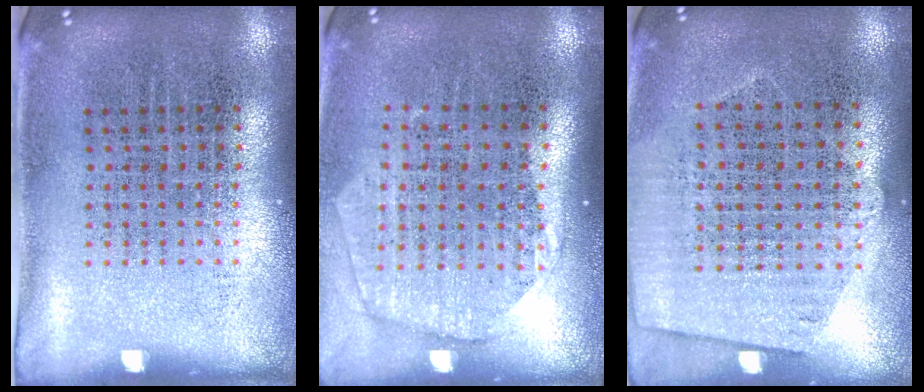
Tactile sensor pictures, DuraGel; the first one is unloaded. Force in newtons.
{"total": 1.8, "press": 1.5, "slide": 0.9}
{"total": 1.2, "press": 1.1, "slide": 0.6}